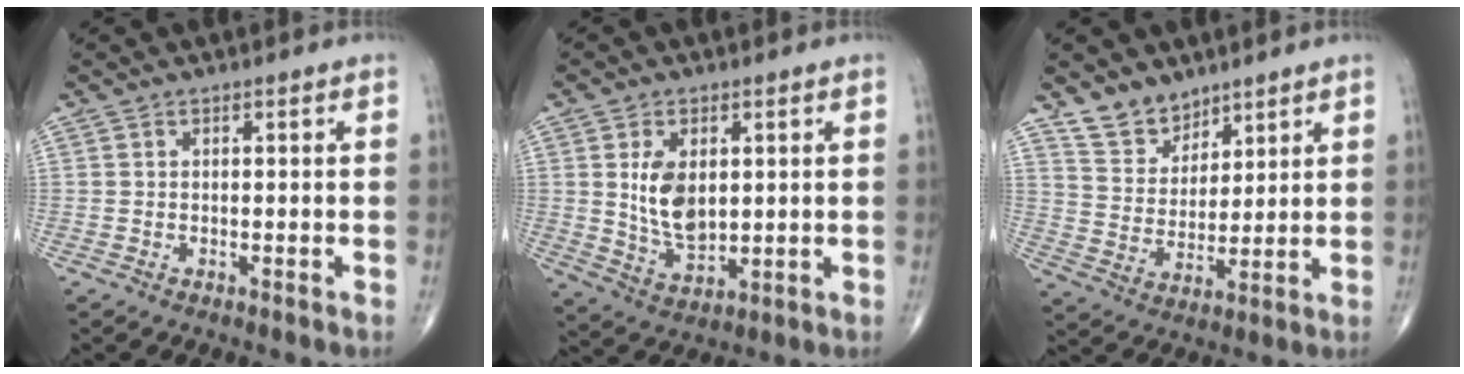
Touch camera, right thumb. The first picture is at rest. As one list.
[{"total": 8.9, "force": [1.6, 5.3, 6.9], "torque": [-0.111, -0.019, 0.045]}, {"total": 7.8, "force": [6.2, 4.4, 1.7], "torque": [-0.004, -0.047, 0.126]}]